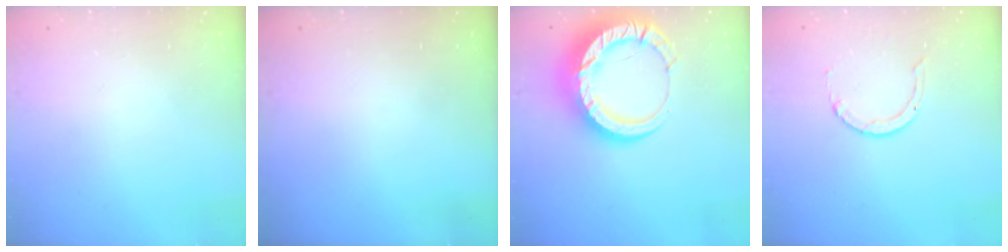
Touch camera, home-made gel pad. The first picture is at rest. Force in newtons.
{"total": 0.0}
{"total": 18.9, "press": 18.8, "slide": 1.9}
{"total": 2.0, "press": 2.0, "slide": 0.2}